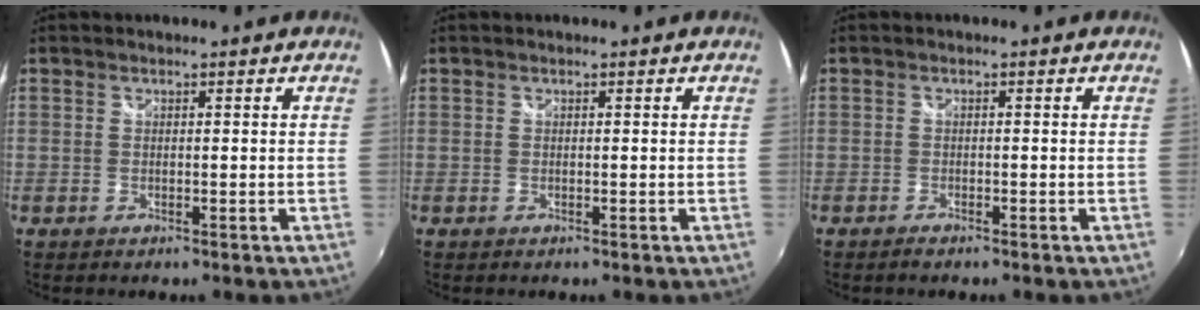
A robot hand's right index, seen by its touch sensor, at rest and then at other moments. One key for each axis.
{"total": 0.0}
{"total": 1.3, "fx": -1.1, "fy": 0.4, "fz": 0.5, "tx": -0.012, "ty": -0.004, "tz": -0.023}